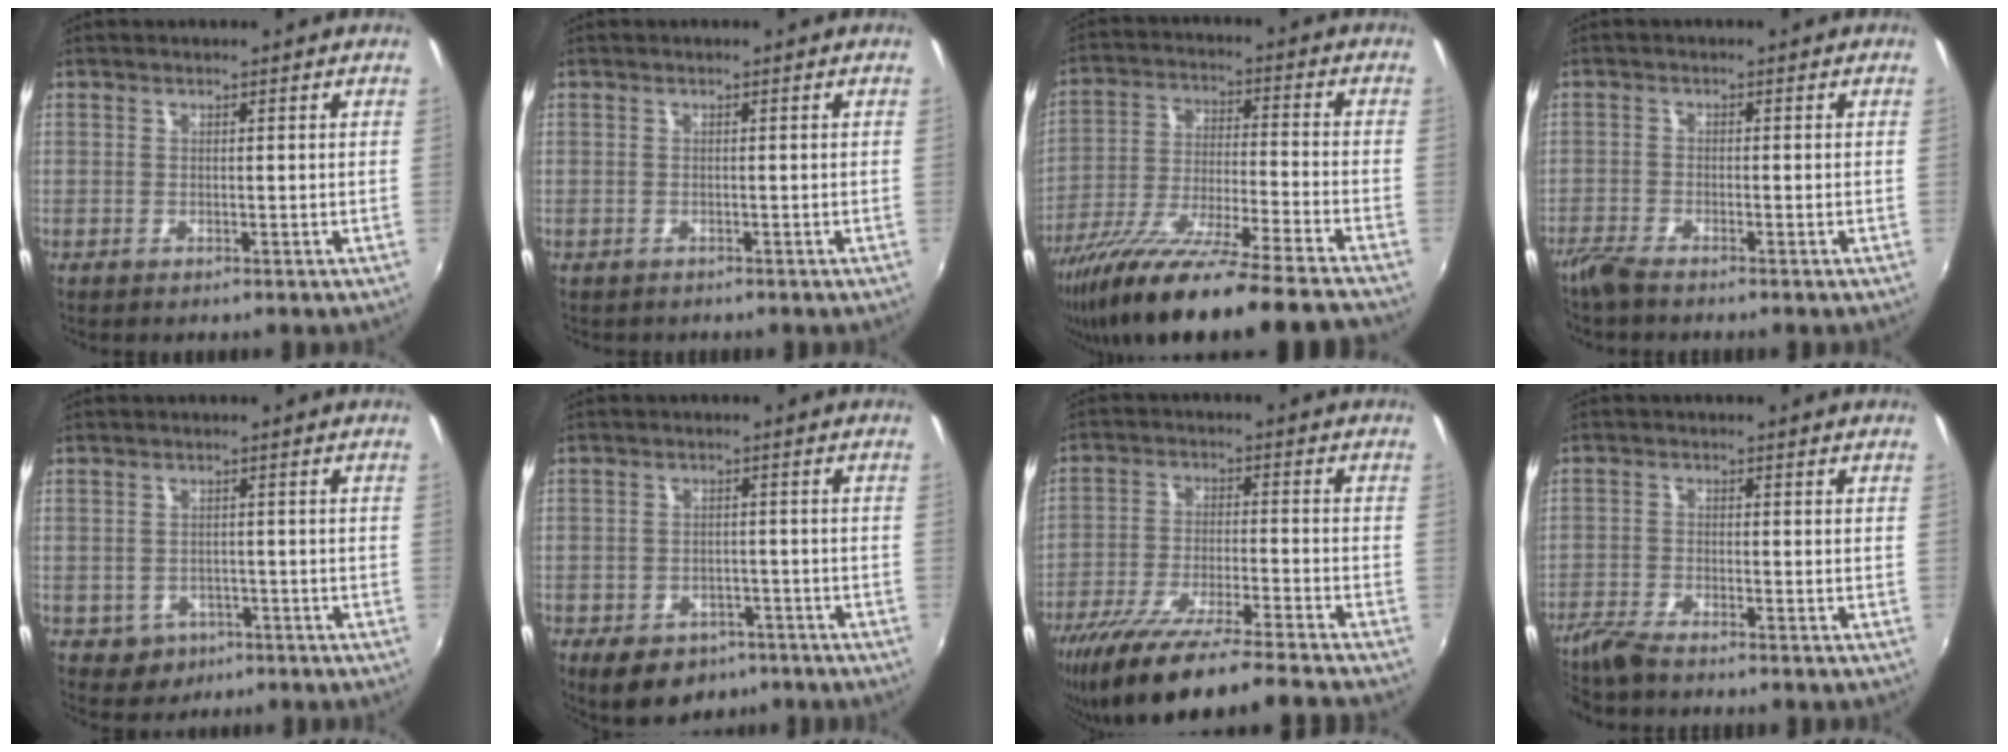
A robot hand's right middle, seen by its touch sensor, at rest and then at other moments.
{"total": 0.6, "force": [-0.5, 0.4, 0.0], "torque": [-0.005, -0.002, -0.007]}
{"total": 23.8, "force": [-20.0, -1.0, 12.7], "torque": [-0.215, -0.067, -0.329]}
{"total": 3.5, "force": [-3.1, 0.2, 1.6], "torque": [-0.048, -0.012, -0.064]}
{"total": 4.6, "force": [-1.9, 4.0, 1.1], "torque": [-0.035, 0.000, -0.018]}
{"total": 9.6, "force": [-6.1, 6.4, 3.9], "torque": [-0.089, -0.002, -0.075]}
{"total": 16.7, "force": [-14.3, -0.7, 8.5], "torque": [-0.171, -0.035, -0.243]}
{"total": 5.1, "force": [-4.6, 0.5, 2.1], "torque": [-0.061, -0.015, -0.093]}